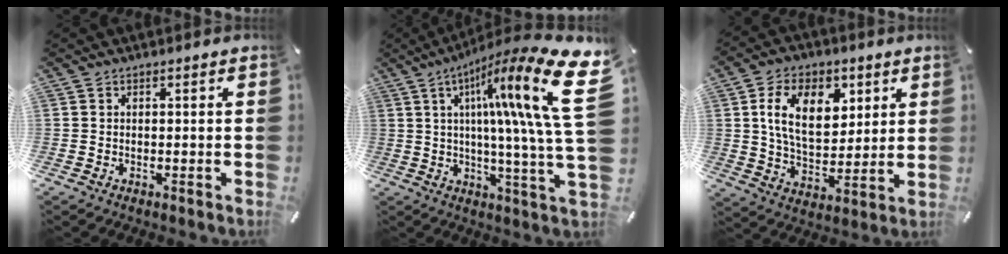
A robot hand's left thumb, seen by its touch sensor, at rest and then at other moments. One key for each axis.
{"total": 27.4, "fx": 7.9, "fy": 3.5, "fz": 26.0, "tx": -0.408, "ty": -0.059, "tz": 0.110}
{"total": 14.5, "fx": 5.2, "fy": 9.2, "fz": 9.9, "tx": -0.159, "ty": 0.003, "tz": 0.095}